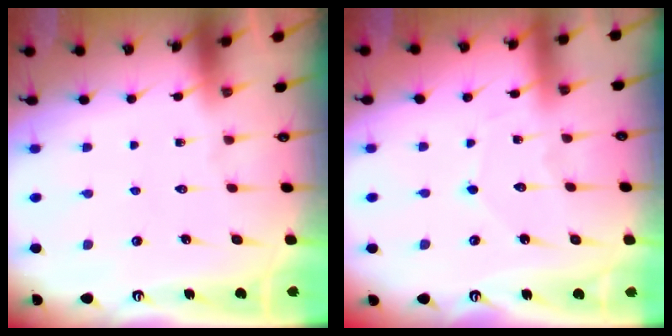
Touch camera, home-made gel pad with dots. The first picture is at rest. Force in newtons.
{"total": 3.5, "press": 3.5, "slide": 0.2}